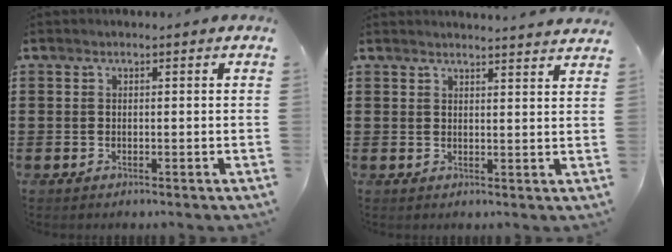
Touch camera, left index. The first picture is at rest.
{"total": 2.6, "force": [2.6, -0.5, 0.1], "torque": [0.000, -0.014, 0.046]}